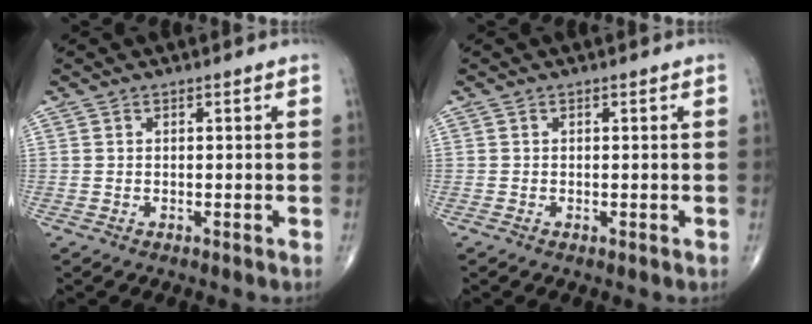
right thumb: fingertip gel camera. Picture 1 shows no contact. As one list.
[{"total": 0.0}]